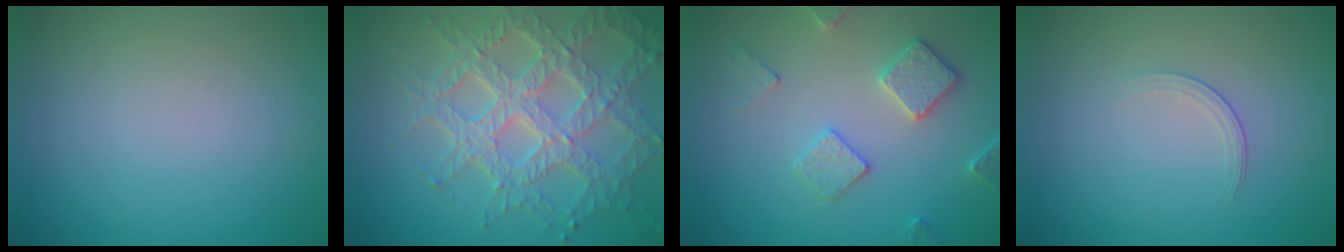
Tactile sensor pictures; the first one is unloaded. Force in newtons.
{"total": 8.0, "press": 5.8, "slide": 5.5}
{"total": 3.4, "press": 3.1, "slide": 1.3}
{"total": 1.3, "press": 0.5, "slide": 1.2}